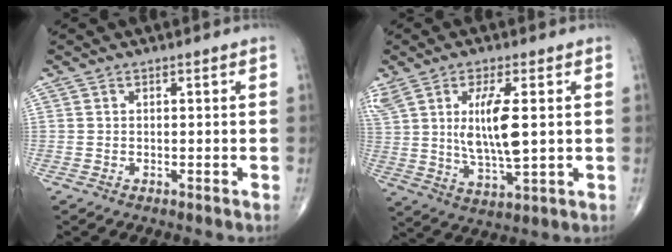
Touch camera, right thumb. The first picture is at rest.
{"total": 13.1, "force": [2.5, 4.5, 12.1], "torque": [-0.242, -0.018, 0.055]}